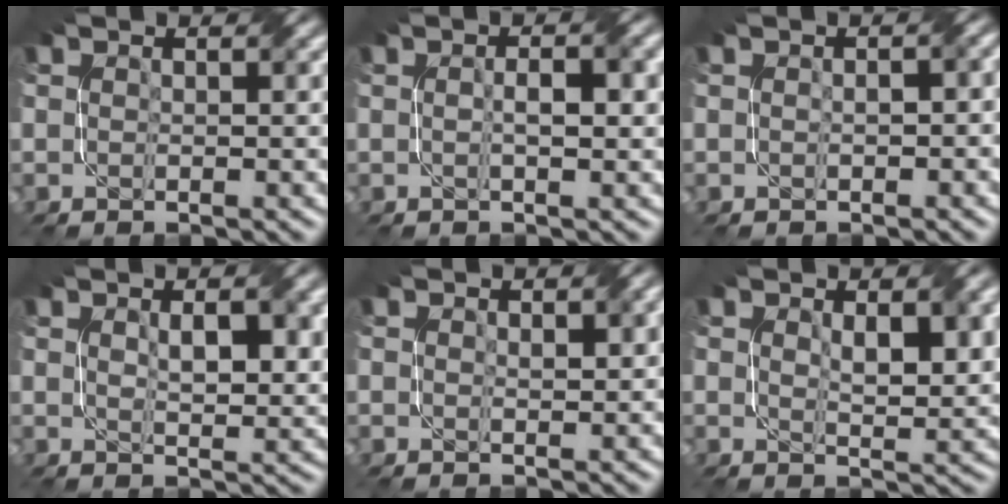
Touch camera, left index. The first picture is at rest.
{"total": 2.8, "force": [0.1, 0.8, 2.7], "torque": [-0.038, 0.001, -0.003]}
{"total": 1.8, "force": [0.0, 0.7, 1.6], "torque": [-0.026, 0.000, 0.002]}
{"total": 3.9, "force": [1.2, 1.4, 3.5], "torque": [-0.062, -0.002, 0.025]}
{"total": 1.1, "force": [0.5, 0.3, 1.0], "torque": [-0.015, 0.000, 0.011]}
{"total": 3.7, "force": [1.2, 1.3, 3.2], "torque": [-0.058, -0.005, 0.025]}